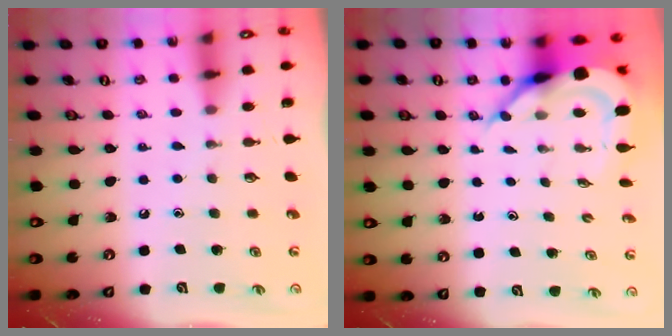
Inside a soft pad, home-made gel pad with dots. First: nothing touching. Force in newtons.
{"total": 8.3, "press": 8.2, "slide": 1.0}